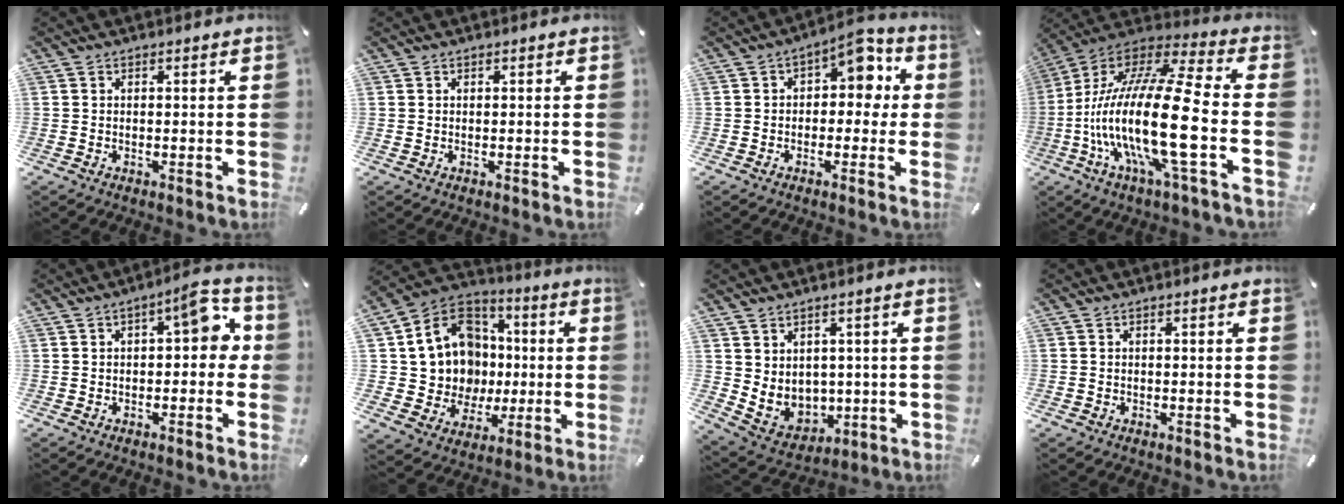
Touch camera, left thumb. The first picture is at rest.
{"total": 0.5, "force": [0.0, 0.5, 0.0], "torque": [0.000, 0.005, -0.002]}
{"total": 7.7, "force": [3.0, 4.7, 5.3], "torque": [-0.064, -0.022, 0.042]}
{"total": 24.6, "force": [-5.4, 5.8, 23.3], "torque": [-0.504, -0.004, -0.102]}
{"total": 8.1, "force": [2.2, 3.7, 6.9], "torque": [-0.094, -0.007, 0.029]}
{"total": 15.9, "force": [1.8, 14.8, 5.5], "torque": [-0.110, -0.026, 0.057]}
{"total": 6.8, "force": [3.2, 6.0, 0.6], "torque": [-0.022, -0.036, 0.073]}
{"total": 0.6, "force": [-0.4, 0.4, -0.1], "torque": [0.002, 0.003, -0.010]}